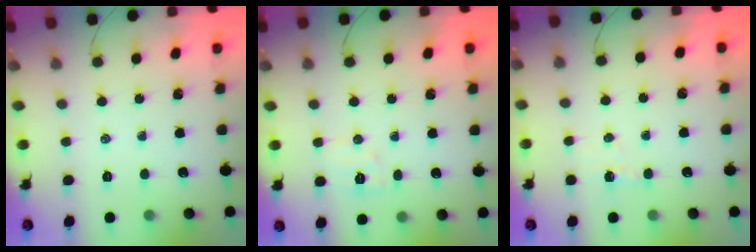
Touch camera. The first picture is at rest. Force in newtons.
{"total": 5.7, "press": 5.6, "slide": 1.3}
{"total": 3.0, "press": 2.9, "slide": 0.7}